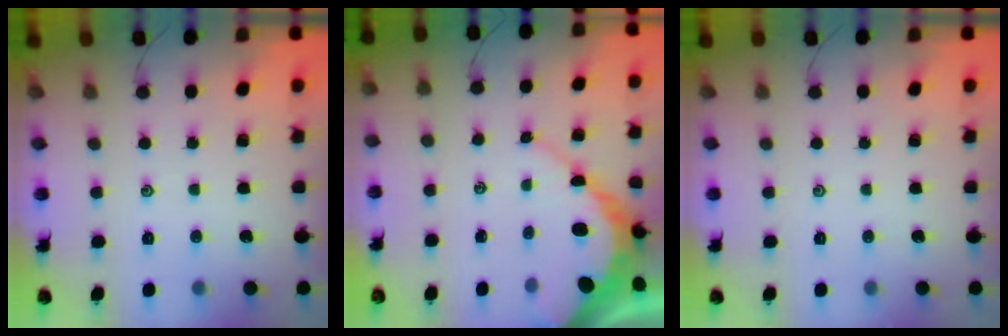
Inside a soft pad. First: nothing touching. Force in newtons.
{"total": 8.5, "press": 8.5, "slide": 0.7}
{"total": 0.0}